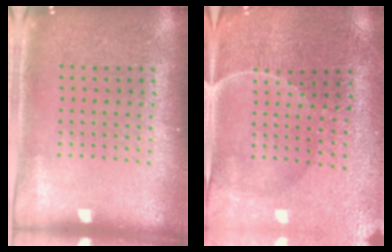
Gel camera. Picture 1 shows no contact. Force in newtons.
{"total": 1.3, "press": 1.2, "slide": 0.3}